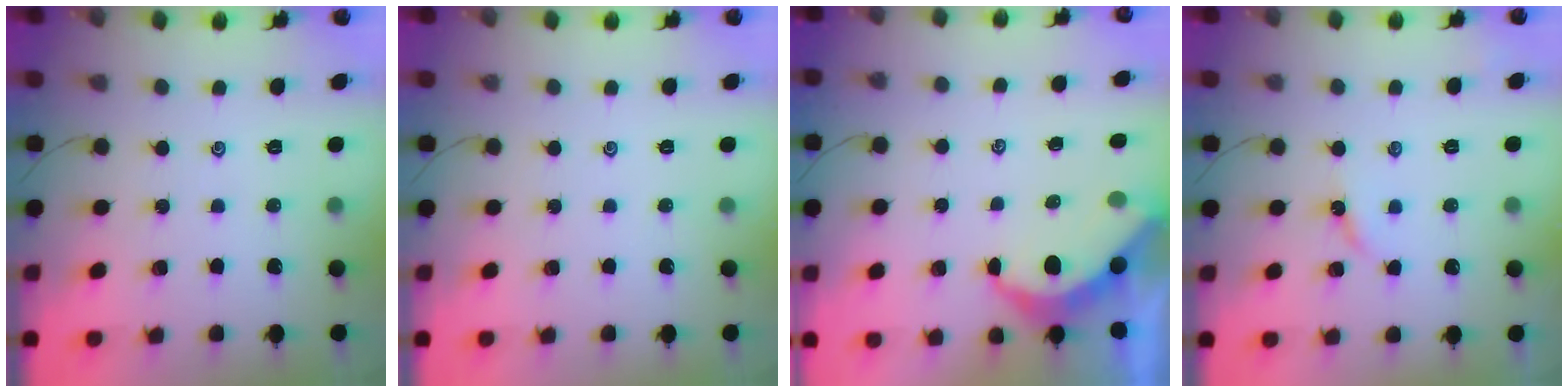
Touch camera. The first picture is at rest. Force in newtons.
{"total": 0.0}
{"total": 5.3, "press": 5.3, "slide": 0.1}
{"total": 4.7, "press": 4.6, "slide": 0.6}